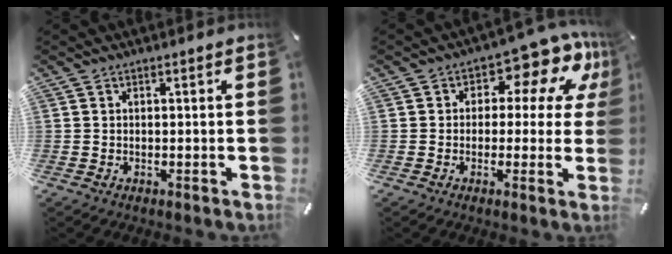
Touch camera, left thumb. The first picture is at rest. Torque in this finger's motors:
{"motor_torque": [0.23, 0.07, 0.52, 0.30, -0.08]}